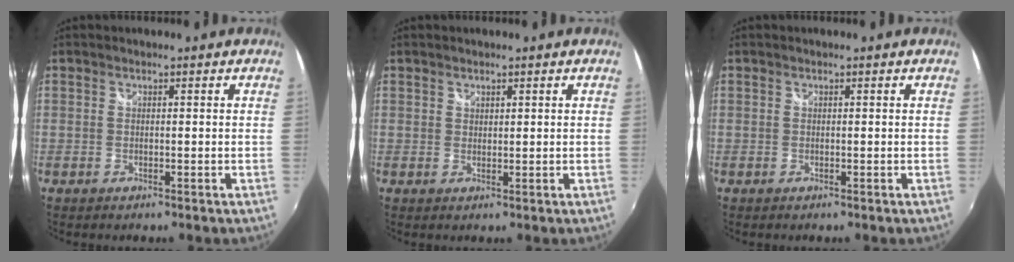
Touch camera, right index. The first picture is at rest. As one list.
[{"total": 0.9, "force": [0.7, 0.6, 0.1], "torque": [0.001, 0.001, 0.011]}, {"total": 0.0}]